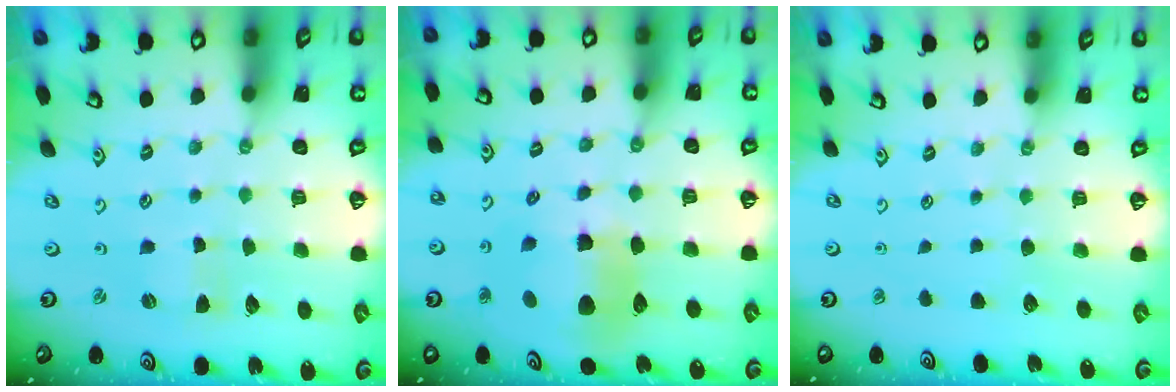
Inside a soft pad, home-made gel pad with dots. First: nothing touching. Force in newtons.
{"total": 12.8, "press": 12.7, "slide": 2.0}
{"total": 0.0}